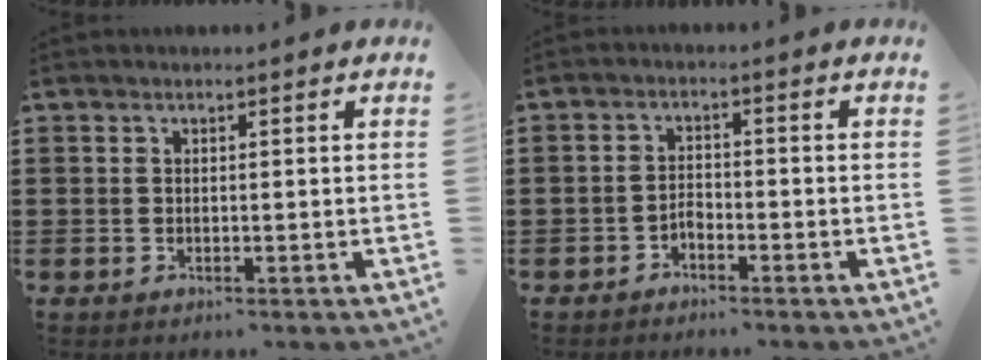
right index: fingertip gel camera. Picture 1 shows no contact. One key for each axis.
{"total": 1.5, "fx": -1.3, "fy": 0.6, "fz": 0.4, "tx": -0.013, "ty": 0.001, "tz": -0.027}